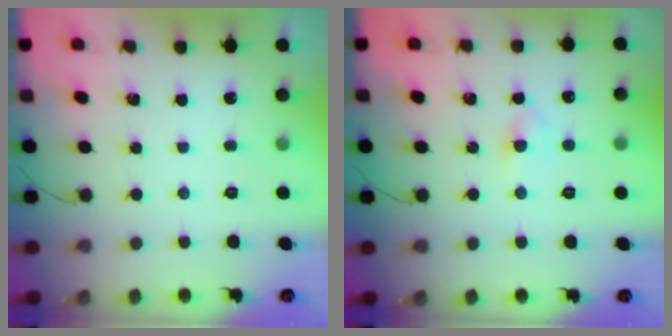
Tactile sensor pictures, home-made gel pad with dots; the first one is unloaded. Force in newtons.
{"total": 3.5, "press": 3.3, "slide": 1.1}